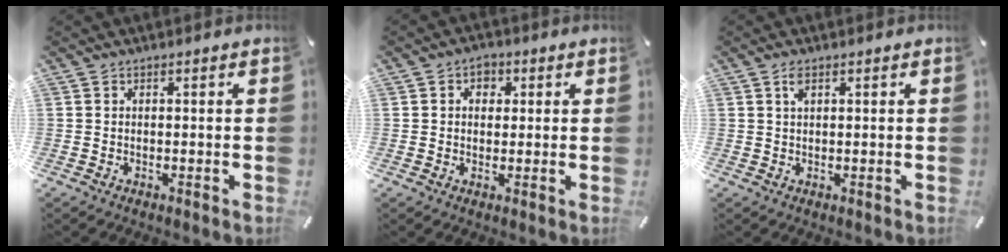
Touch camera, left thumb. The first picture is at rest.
{"total": 3.6, "force": [0.9, 3.1, 1.6], "torque": [-0.012, 0.001, 0.009]}
{"total": 1.8, "force": [0.9, 0.7, 1.4], "torque": [-0.031, 0.002, 0.015]}